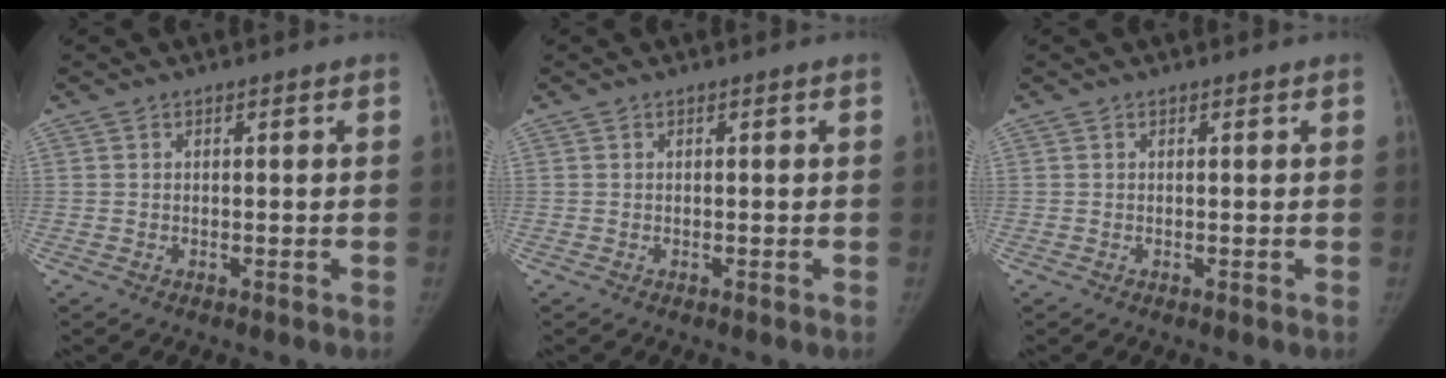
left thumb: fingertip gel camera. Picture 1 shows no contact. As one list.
[{"total": 0.0}, {"total": 0.0}]